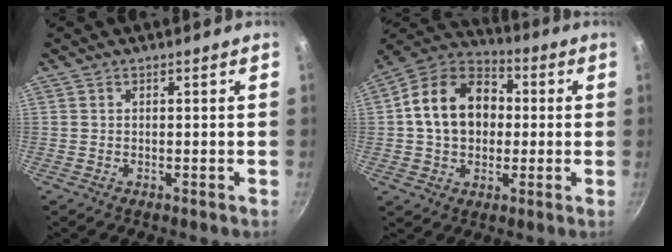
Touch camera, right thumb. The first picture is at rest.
{"total": 16.7, "force": [1.4, 12.7, 10.8], "torque": [-0.159, 0.032, 0.009]}